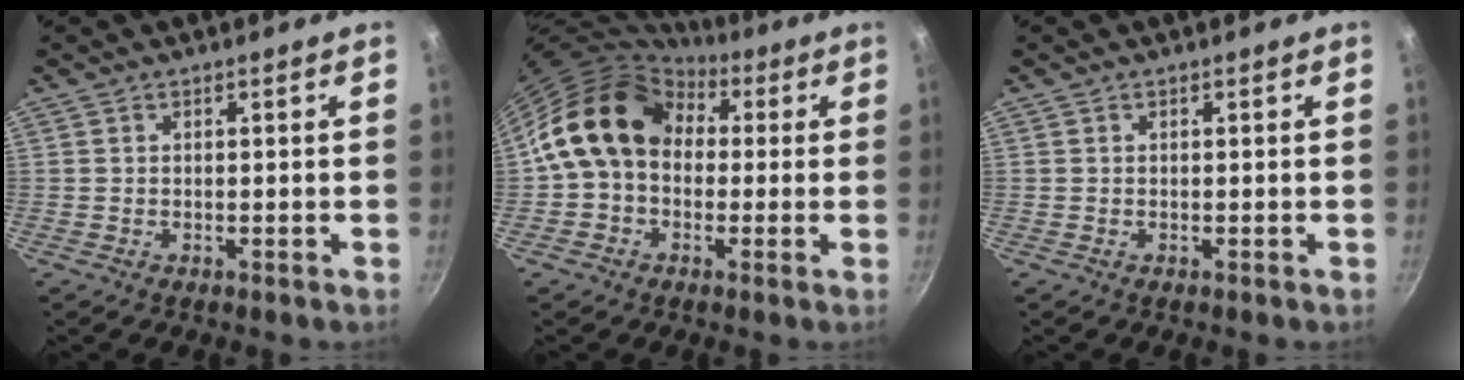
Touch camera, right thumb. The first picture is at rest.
{"total": 13.9, "force": [2.7, 10.8, 8.3], "torque": [-0.106, 0.025, 0.029]}
{"total": 0.0}